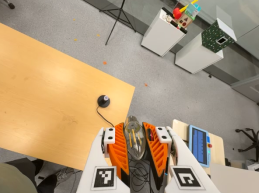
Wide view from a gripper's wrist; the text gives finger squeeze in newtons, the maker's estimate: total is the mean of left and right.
{"total": 19.0, "left": 21.1, "right": 17.0}